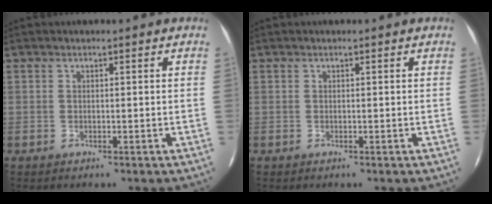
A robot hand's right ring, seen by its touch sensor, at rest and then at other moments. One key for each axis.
{"total": 0.0}